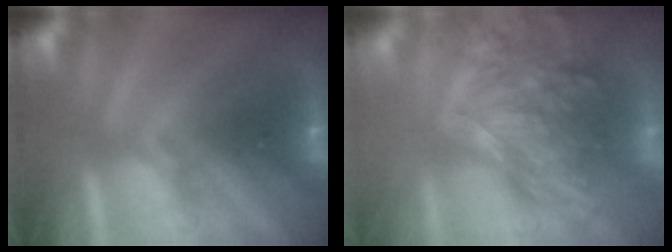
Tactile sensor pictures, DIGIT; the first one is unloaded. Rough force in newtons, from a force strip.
{"total": 6.5}